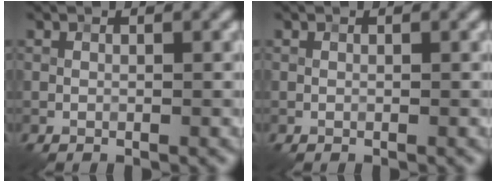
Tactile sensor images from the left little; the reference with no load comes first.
{"total": 0.0}